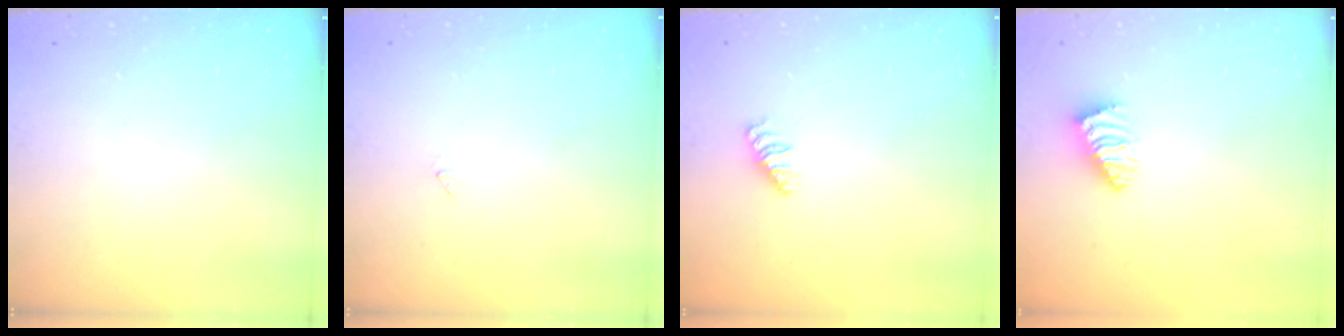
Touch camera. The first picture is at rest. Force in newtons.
{"total": 0.0}
{"total": 1.1, "press": 1.1, "slide": 0.3}
{"total": 1.1, "press": 1.1, "slide": 0.2}